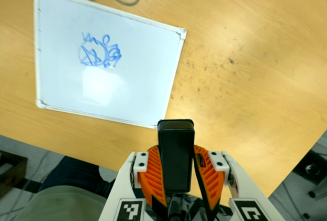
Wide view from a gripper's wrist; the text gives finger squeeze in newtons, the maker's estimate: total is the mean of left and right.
{"total": 9.4, "left": 8.1, "right": 10.7}